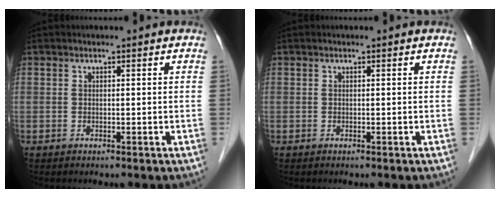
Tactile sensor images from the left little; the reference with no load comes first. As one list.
[{"total": 0.0}]